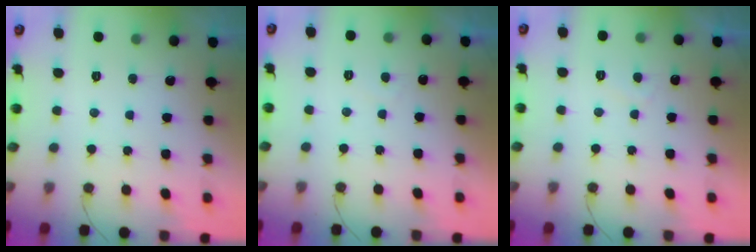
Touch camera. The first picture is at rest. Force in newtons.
{"total": 0.9, "press": 0.8, "slide": 0.4}
{"total": 1.6, "press": 1.4, "slide": 0.7}